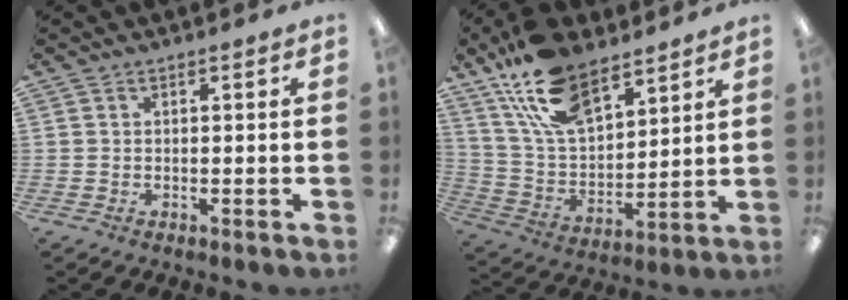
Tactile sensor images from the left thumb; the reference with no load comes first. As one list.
[{"total": 19.0, "force": [12.7, 9.3, 10.7], "torque": [-0.214, -0.051, 0.233]}]